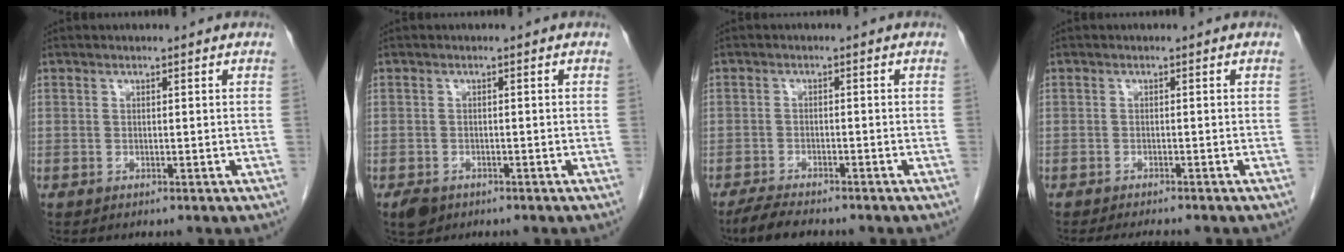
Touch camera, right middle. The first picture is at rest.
{"total": 2.3, "force": [-1.5, 1.5, 0.9], "torque": [-0.018, 0.000, -0.017]}
{"total": 4.7, "force": [-4.0, 0.9, 2.2], "torque": [-0.046, -0.014, -0.069]}
{"total": 3.9, "force": [-3.5, 0.4, 1.6], "torque": [-0.022, -0.011, -0.051]}